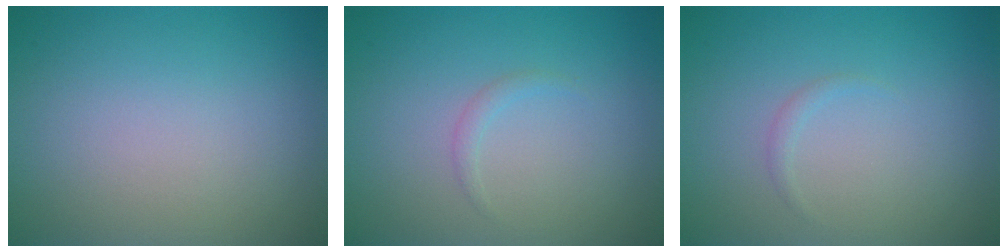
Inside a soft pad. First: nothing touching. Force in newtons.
{"total": 0.7, "press": 0.7, "slide": 0.1}
{"total": 0.6, "press": 0.5, "slide": 0.1}